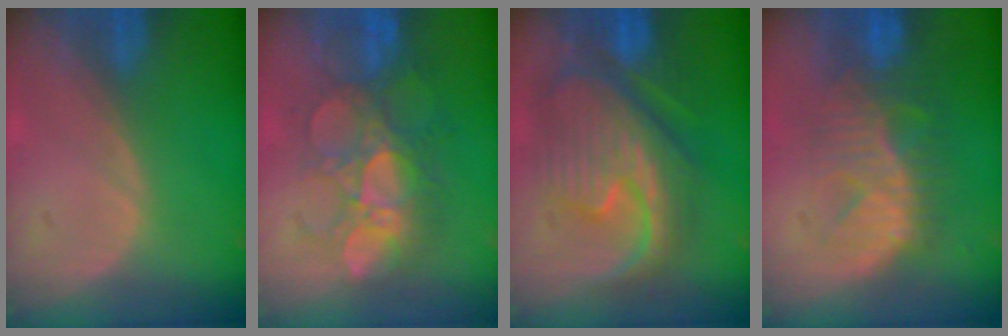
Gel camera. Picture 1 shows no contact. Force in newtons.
{"total": 9.3, "press": 9.0, "slide": 2.6}
{"total": 12.4, "press": 12.3, "slide": 1.3}
{"total": 9.6, "press": 9.0, "slide": 3.3}